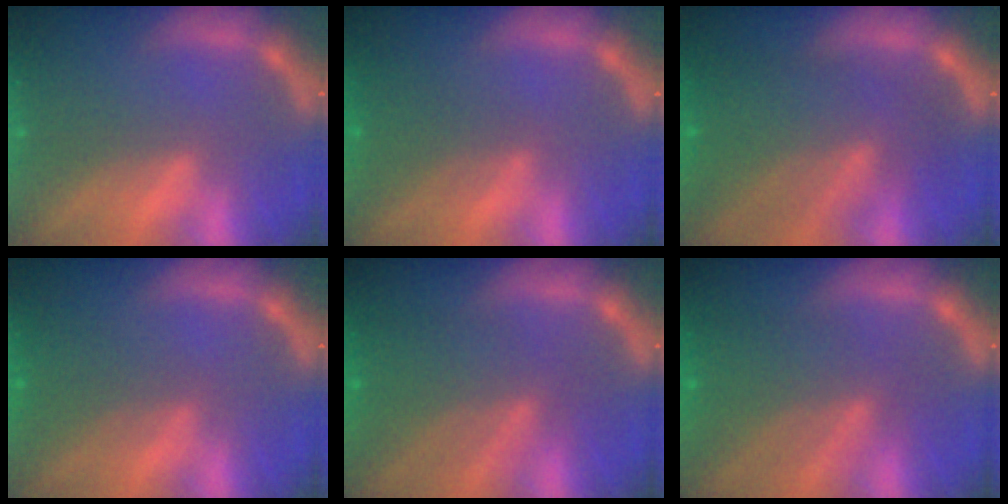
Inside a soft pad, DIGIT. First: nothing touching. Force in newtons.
{"total": 3.0}
{"total": 9.1}
{"total": 2.9}
{"total": 6.5}
{"total": 6.5}